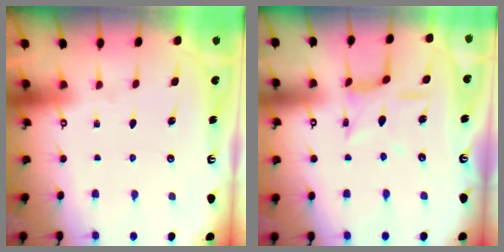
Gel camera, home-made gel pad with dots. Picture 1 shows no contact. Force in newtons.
{"total": 7.4, "press": 7.4, "slide": 0.3}